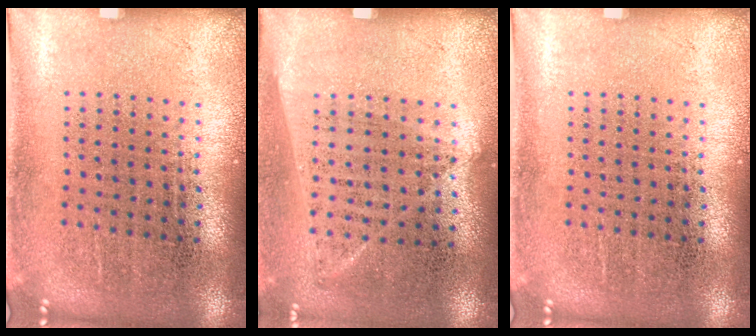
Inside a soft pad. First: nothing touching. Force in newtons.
{"total": 1.0, "press": 0.9, "slide": 0.5}
{"total": 0.0}